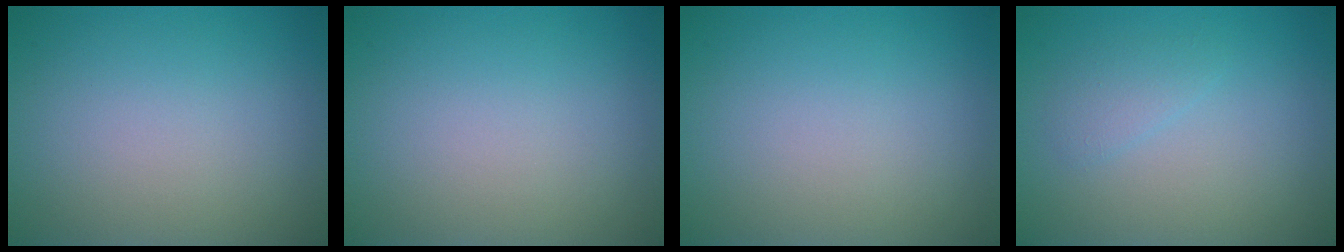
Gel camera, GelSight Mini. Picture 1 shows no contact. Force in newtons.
{"total": 0.0}
{"total": 0.0}
{"total": 1.2, "press": 1.2, "slide": 0.1}